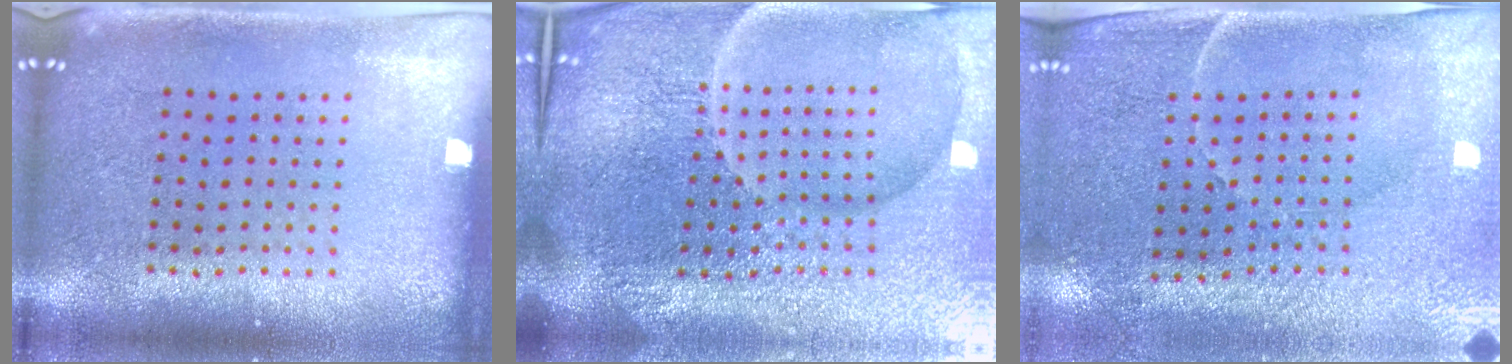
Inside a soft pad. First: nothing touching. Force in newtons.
{"total": 7.2, "press": 6.3, "slide": 3.5}
{"total": 3.3, "press": 3.1, "slide": 1.1}